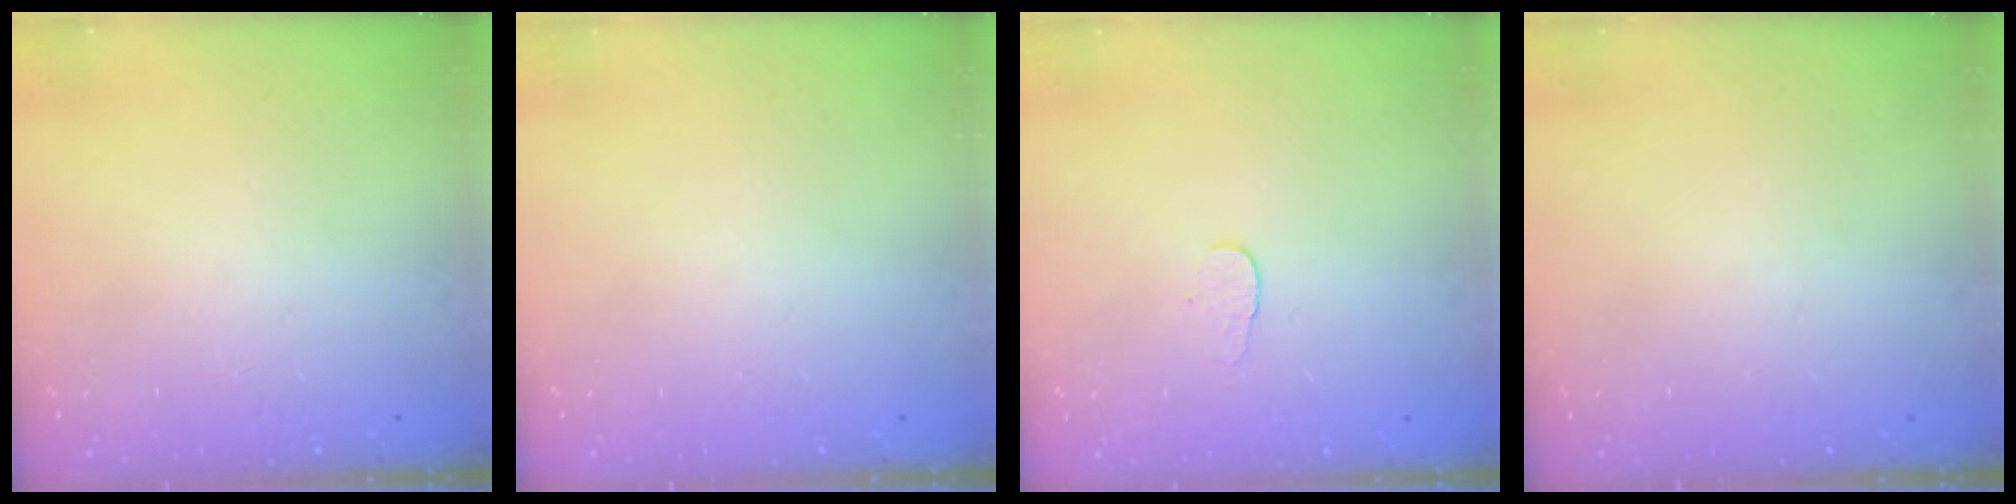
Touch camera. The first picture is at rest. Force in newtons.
{"total": 0.0}
{"total": 3.1, "press": 3.1, "slide": 0.3}
{"total": 0.0}